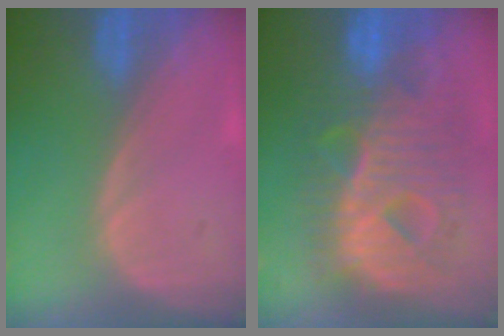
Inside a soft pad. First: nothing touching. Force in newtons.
{"total": 12.7, "press": 12.6, "slide": 1.3}